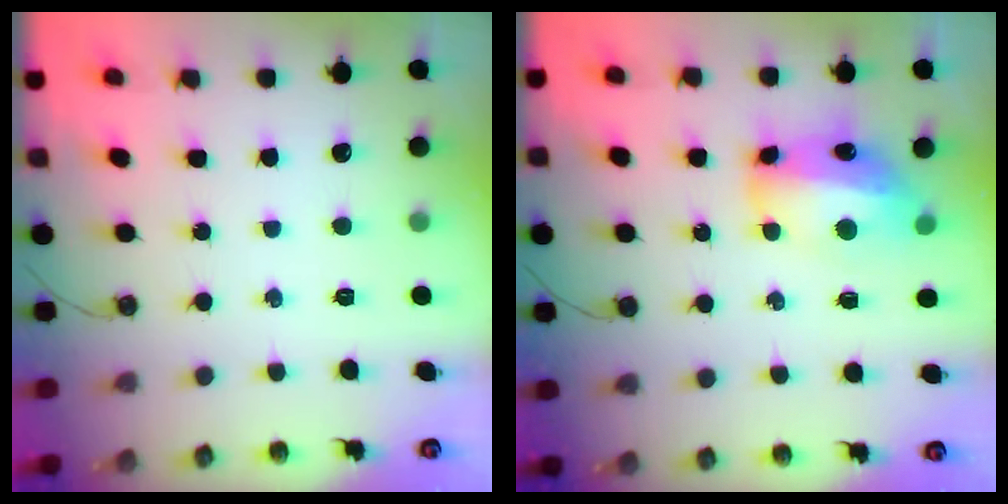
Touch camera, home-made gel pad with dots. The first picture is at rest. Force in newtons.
{"total": 12.4, "press": 12.3, "slide": 1.5}